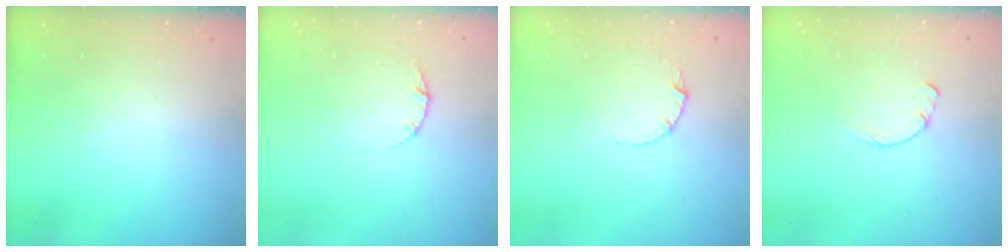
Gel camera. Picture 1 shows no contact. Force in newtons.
{"total": 2.8, "press": 2.8, "slide": 0.4}
{"total": 2.8, "press": 2.8, "slide": 0.3}
{"total": 2.2, "press": 2.2, "slide": 0.3}